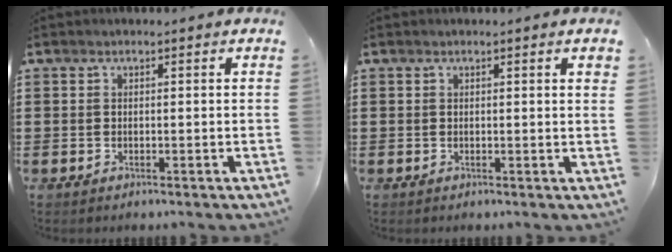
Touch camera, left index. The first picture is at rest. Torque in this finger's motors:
{"motor_torque": [-0.06, 0.05, 0.08, 0.01]}